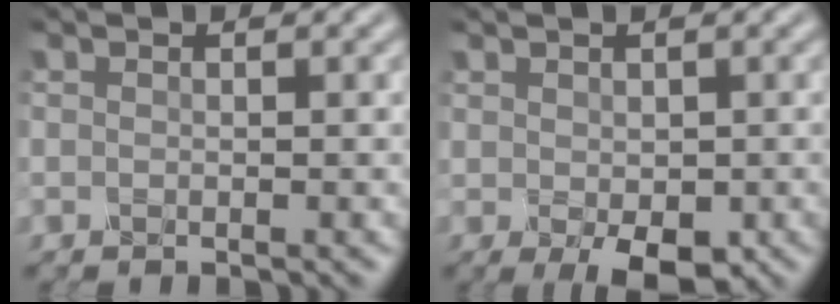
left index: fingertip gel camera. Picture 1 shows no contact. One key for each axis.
{"total": 3.0, "fx": -1.0, "fy": 1.6, "fz": 2.3, "tx": -0.039, "ty": -0.011, "tz": -0.007}